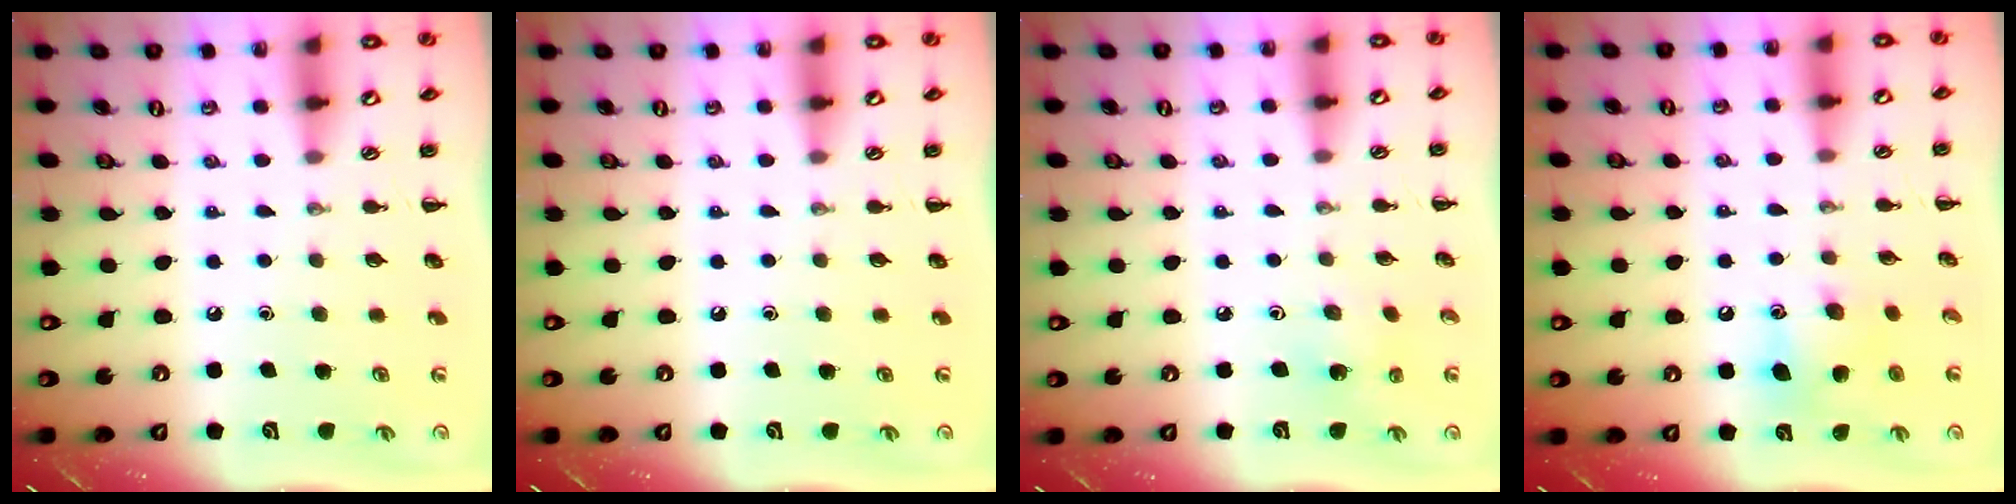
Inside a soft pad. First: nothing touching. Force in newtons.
{"total": 0.0}
{"total": 2.6, "press": 2.5, "slide": 0.8}
{"total": 7.6, "press": 7.4, "slide": 1.8}